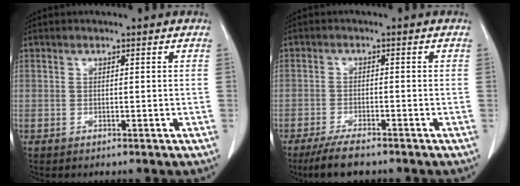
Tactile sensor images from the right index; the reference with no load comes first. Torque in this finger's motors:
{"motor_torque": [-0.05, 0.02, 0.00, -0.03]}